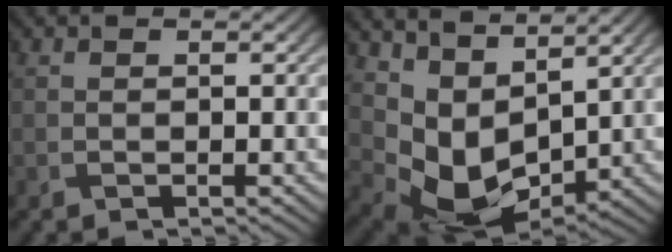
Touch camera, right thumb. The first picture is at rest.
{"total": 9.0, "force": [3.6, 5.4, 6.2], "torque": [-0.142, -0.018, 0.079]}